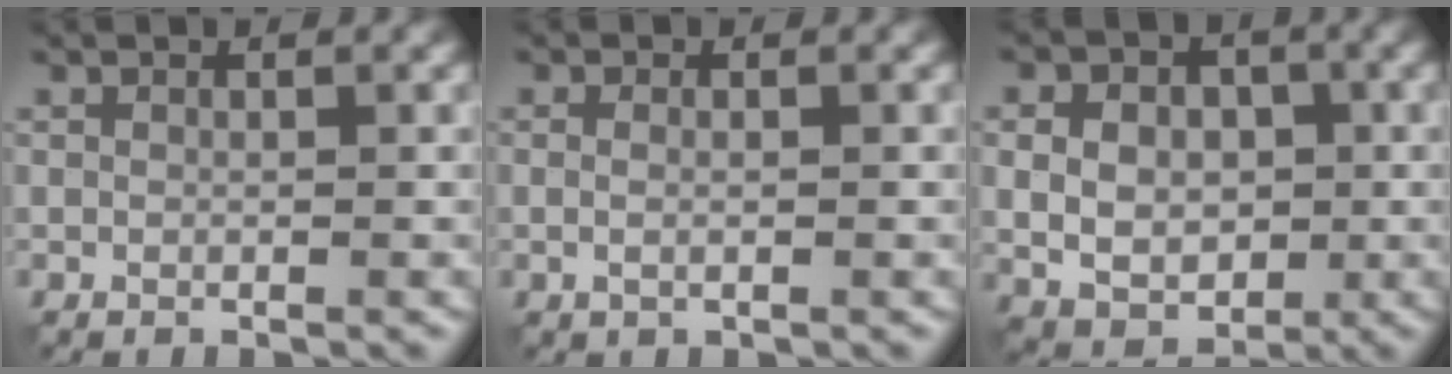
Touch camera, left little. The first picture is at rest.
{"total": 1.3, "force": [0.1, 0.7, 1.1], "torque": [-0.010, -0.006, -0.004]}
{"total": 6.3, "force": [0.1, 4.9, 4.0], "torque": [-0.060, 0.002, -0.006]}